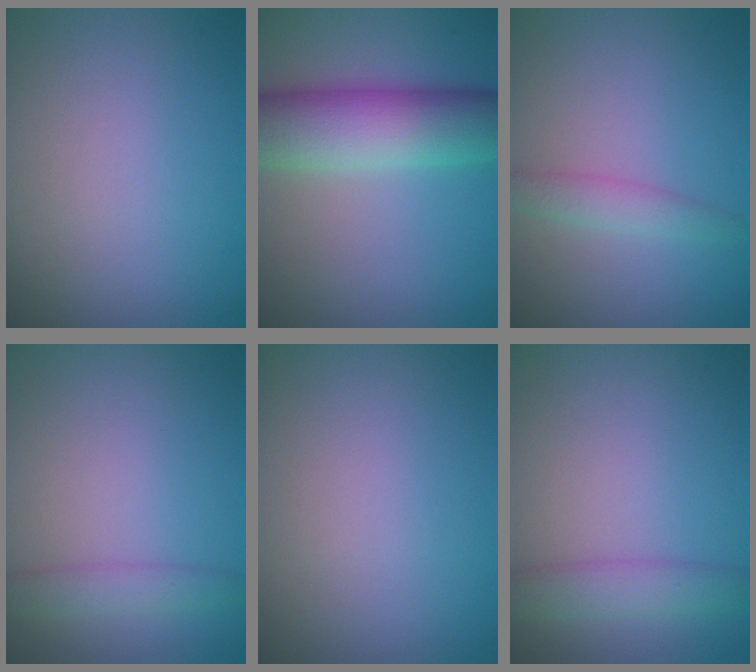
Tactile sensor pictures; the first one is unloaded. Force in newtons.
{"total": 9.0, "press": 9.0, "slide": 0.2}
{"total": 1.8, "press": 1.8, "slide": 0.1}
{"total": 2.0, "press": 2.0, "slide": 0.0}
{"total": 0.0}
{"total": 3.0, "press": 3.0, "slide": 0.1}